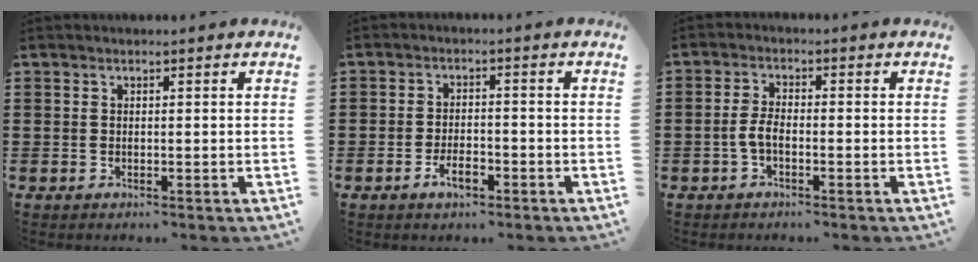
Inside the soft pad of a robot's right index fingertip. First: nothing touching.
{"total": 3.9, "force": [-2.2, 1.6, 2.8], "torque": [-0.054, 0.001, -0.042]}
{"total": 3.2, "force": [-1.3, 1.1, 2.7], "torque": [-0.070, -0.006, -0.030]}